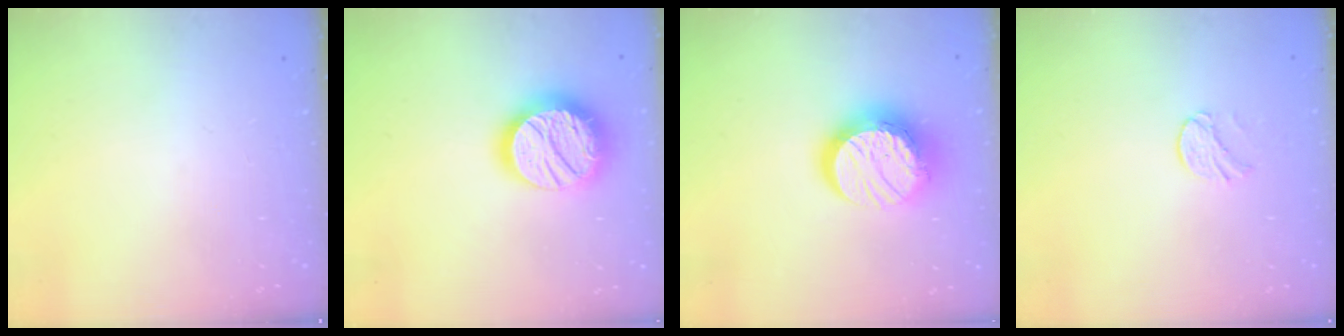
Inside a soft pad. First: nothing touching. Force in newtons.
{"total": 18.8, "press": 18.7, "slide": 1.4}
{"total": 14.8, "press": 14.8, "slide": 1.5}
{"total": 6.2, "press": 6.2, "slide": 0.6}